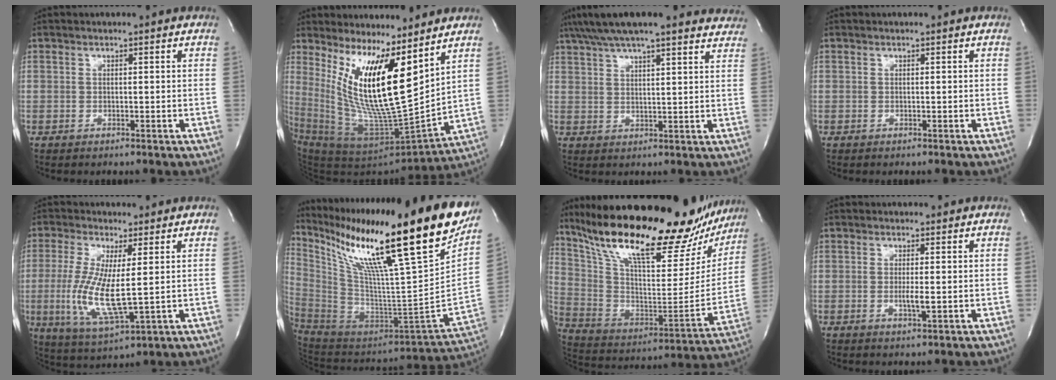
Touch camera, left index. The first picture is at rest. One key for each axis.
{"total": 15.8, "fx": 8.3, "fy": 1.8, "fz": 13.3, "tx": -0.258, "ty": -0.026, "tz": 0.161}
{"total": 23.1, "fx": 20.3, "fy": 3.7, "fz": 10.5, "tx": -0.176, "ty": 0.019, "tz": 0.259}
{"total": 0.0}
{"total": 10.9, "fx": -0.1, "fy": 1.9, "fz": 10.7, "tx": -0.237, "ty": -0.020, "tz": 0.002}
{"total": 35.7, "fx": 24.2, "fy": 0.3, "fz": 26.3, "tx": -0.440, "ty": -0.078, "tz": 0.381}
{"total": 32.0, "fx": 25.9, "fy": 8.3, "fz": 16.9, "tx": -0.301, "ty": -0.026, "tz": 0.378}
{"total": 2.4, "fx": -0.3, "fy": 0.3, "fz": 2.3, "tx": -0.047, "ty": -0.004, "tz": -0.004}